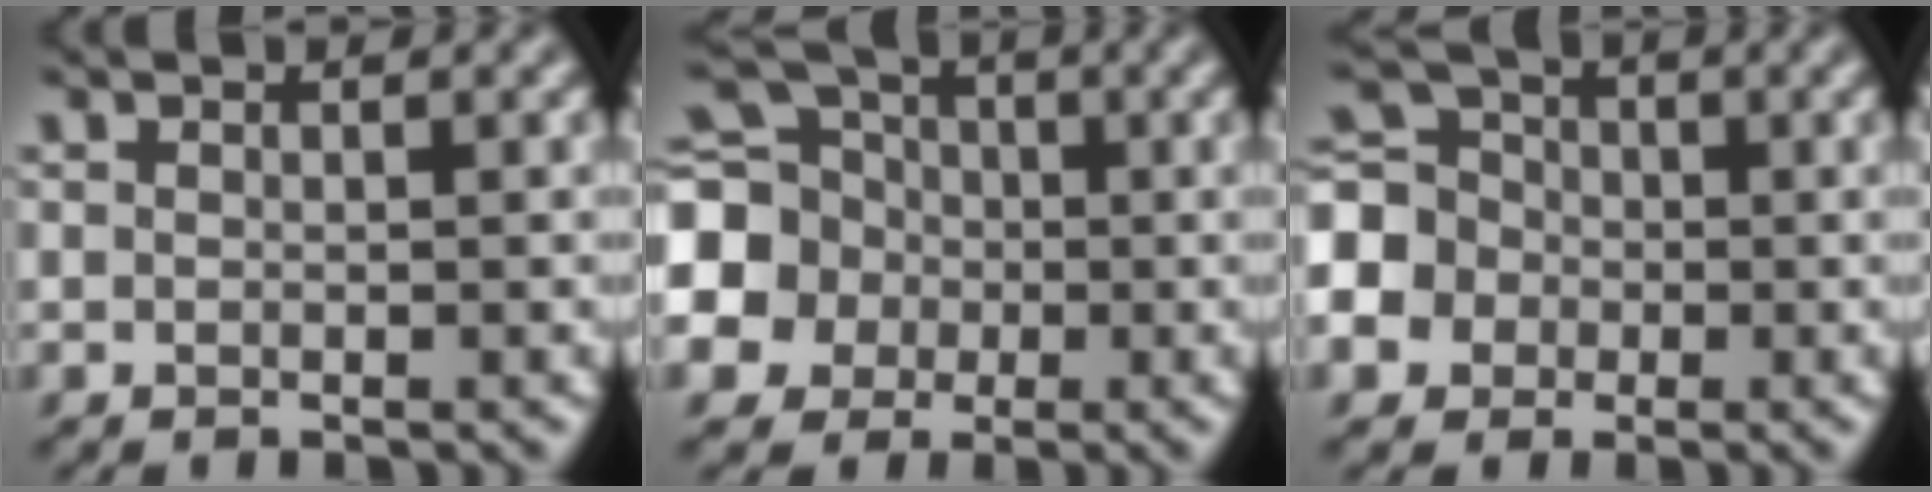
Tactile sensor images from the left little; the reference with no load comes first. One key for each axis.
{"total": 10.9, "fx": -1.2, "fy": 10.0, "fz": 4.1, "tx": -0.131, "ty": -0.001, "tz": -0.050}
{"total": 8.8, "fx": -2.4, "fy": 8.0, "fz": 2.6, "tx": -0.080, "ty": -0.004, "tz": -0.075}